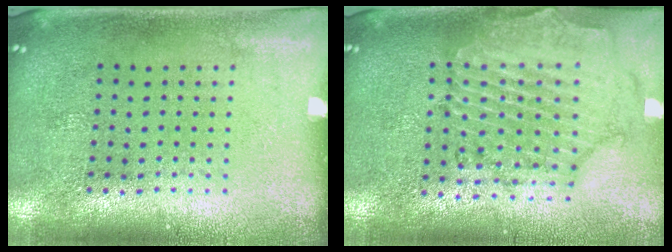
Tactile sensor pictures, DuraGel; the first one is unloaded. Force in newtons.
{"total": 0.8, "press": 0.7, "slide": 0.3}